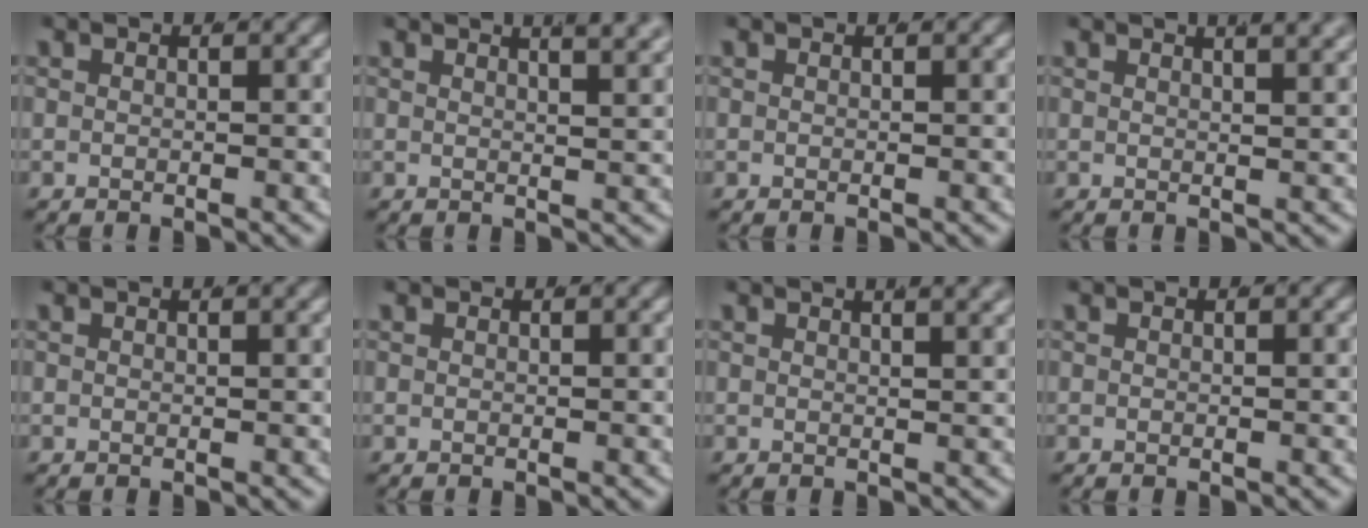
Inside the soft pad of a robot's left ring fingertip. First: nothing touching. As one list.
[{"total": 4.3, "force": [3.0, 0.8, 3.0], "torque": [-0.028, 0.007, 0.045]}, {"total": 0.0}, {"total": 3.0, "force": [2.2, 0.2, 2.1], "torque": [-0.016, 0.007, 0.032]}, {"total": 0.7, "force": [0.5, -0.1, 0.4], "torque": [-0.001, 0.006, 0.006]}, {"total": 0.0}, {"total": 2.4, "force": [1.8, 0.0, 1.7], "torque": [-0.012, 0.007, 0.025]}, {"total": 0.0}]